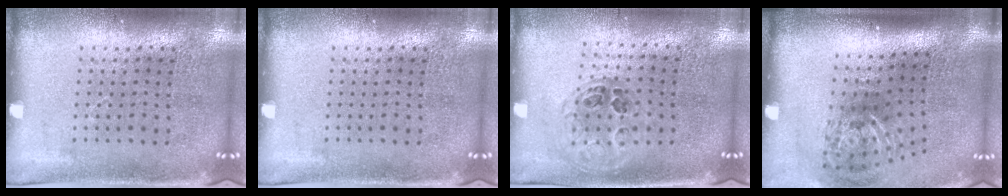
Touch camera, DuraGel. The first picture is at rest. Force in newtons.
{"total": 0.0}
{"total": 1.1, "press": 1.0, "slide": 0.4}
{"total": 1.9, "press": 1.2, "slide": 1.4}